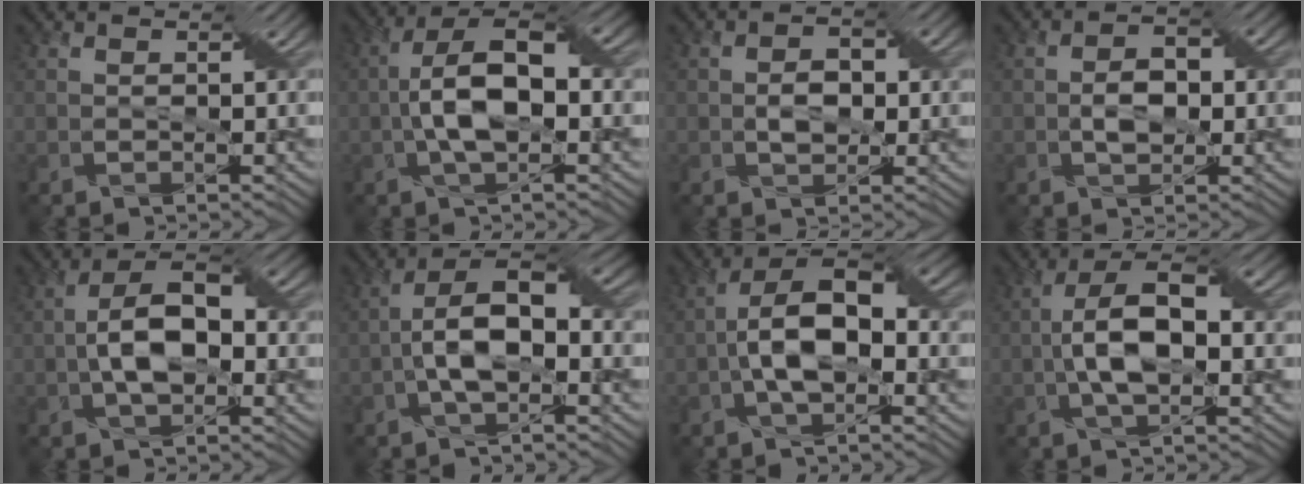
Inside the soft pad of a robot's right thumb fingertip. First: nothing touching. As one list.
[{"total": 8.5, "force": [-0.6, 3.8, 7.6], "torque": [-0.148, 0.011, -0.014]}, {"total": 2.3, "force": [0.0, 1.7, 1.6], "torque": [-0.025, 0.000, 0.002]}, {"total": 3.1, "force": [-0.3, 1.9, 2.3], "torque": [-0.040, 0.001, -0.004]}, {"total": 7.5, "force": [-0.7, 4.0, 6.3], "torque": [-0.119, 0.013, -0.016]}, {"total": 7.8, "force": [-1.2, 3.7, 6.8], "torque": [-0.129, 0.015, -0.025]}, {"total": 8.5, "force": [-1.0, 4.3, 7.3], "torque": [-0.136, 0.016, -0.023]}, {"total": 7.7, "force": [-0.5, 3.3, 7.0], "torque": [-0.139, 0.012, -0.011]}]